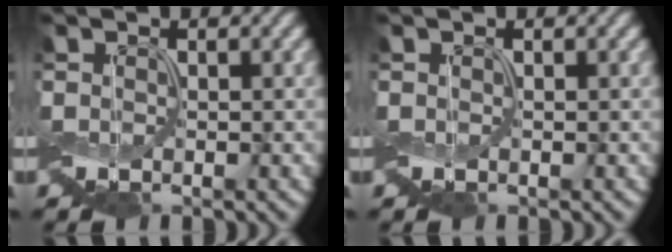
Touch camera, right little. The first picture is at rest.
{"total": 0.0}